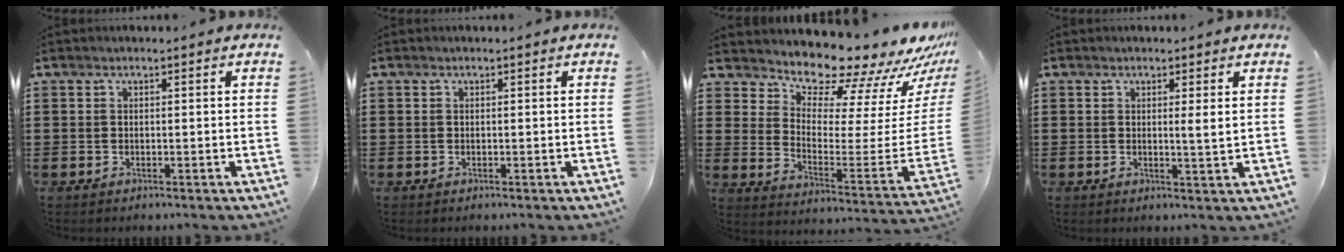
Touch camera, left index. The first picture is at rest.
{"total": 0.0}
{"total": 9.9, "force": [9.7, 1.5, 1.4], "torque": [-0.042, -0.110, 0.162]}
{"total": 2.2, "force": [0.9, -0.2, 2.0], "torque": [-0.034, -0.007, 0.013]}